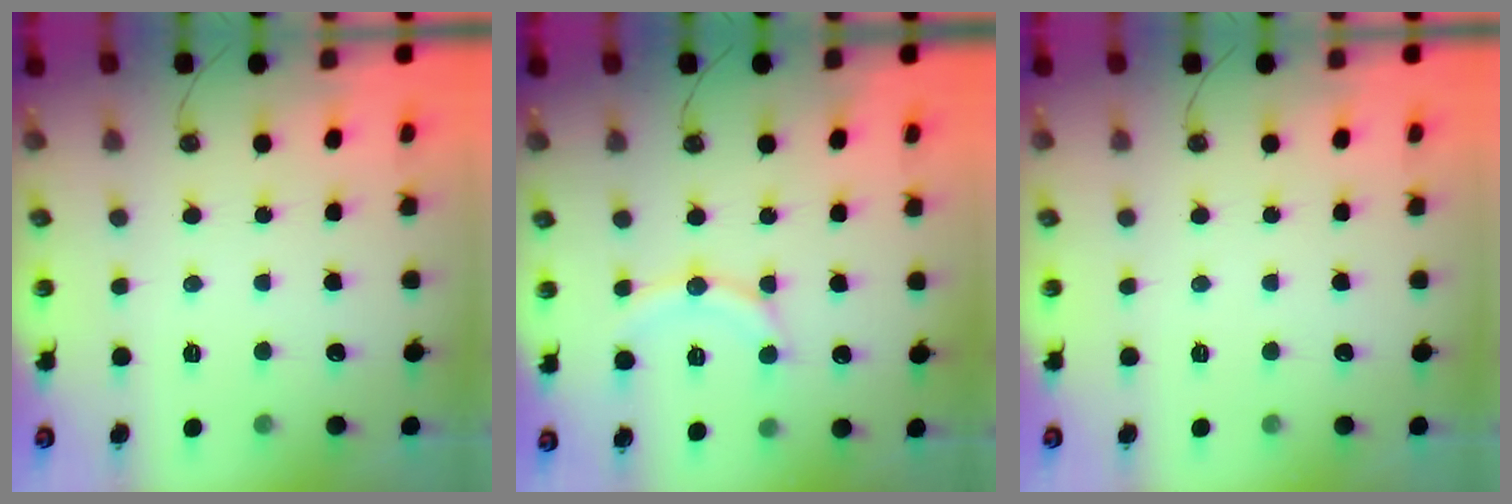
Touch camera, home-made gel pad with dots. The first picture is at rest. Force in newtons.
{"total": 11.9, "press": 11.8, "slide": 1.1}
{"total": 0.0}